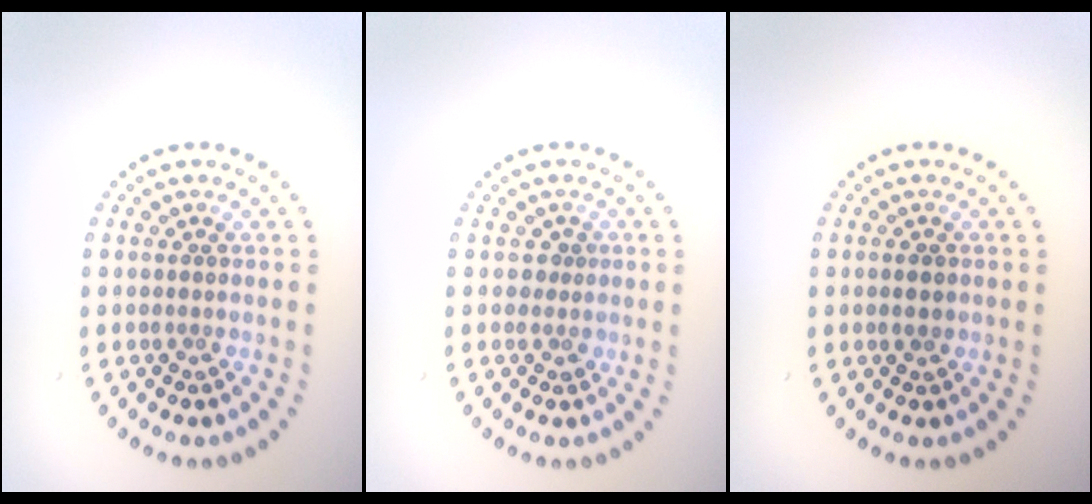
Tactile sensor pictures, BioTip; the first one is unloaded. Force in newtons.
{"total": 1.1, "press": 0.8, "slide": 0.6}
{"total": 1.5, "press": 1.5, "slide": 0.0}